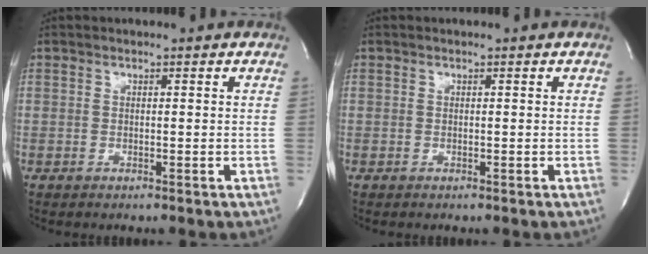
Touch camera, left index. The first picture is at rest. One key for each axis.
{"total": 0.0}